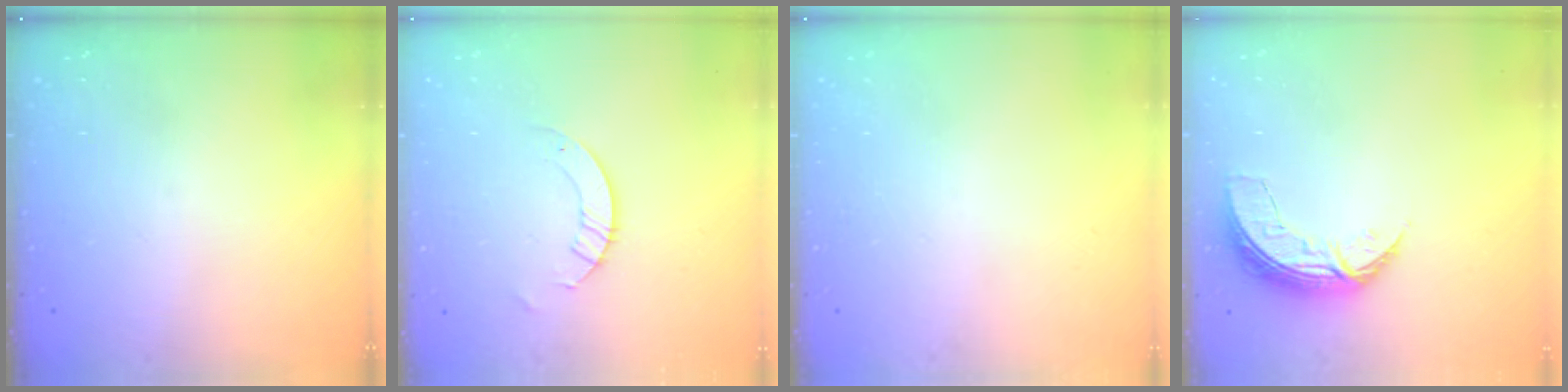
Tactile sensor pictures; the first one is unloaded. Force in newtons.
{"total": 2.6, "press": 2.6, "slide": 0.2}
{"total": 0.0}
{"total": 7.3, "press": 7.3, "slide": 0.4}